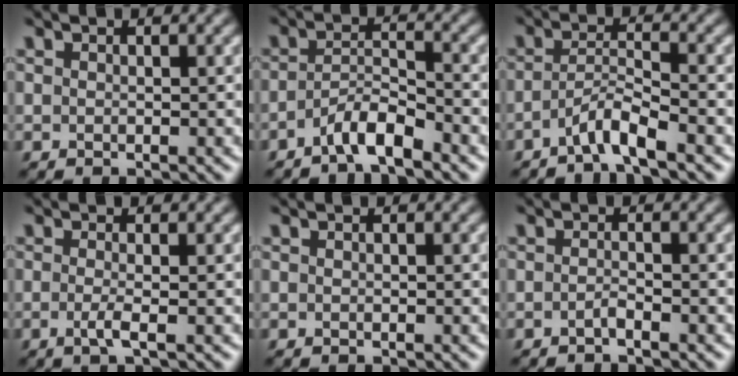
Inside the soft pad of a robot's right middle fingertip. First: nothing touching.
{"total": 3.2, "force": [-2.4, 0.6, 2.0], "torque": [-0.035, 0.008, -0.050]}
{"total": 2.9, "force": [-2.1, 0.2, 2.0], "torque": [-0.037, 0.006, -0.048]}
{"total": 1.9, "force": [-0.4, 0.5, 1.8], "torque": [-0.034, -0.006, -0.013]}
{"total": 0.0}
{"total": 0.9, "force": [-0.6, 0.1, 0.6], "torque": [-0.012, 0.003, -0.013]}